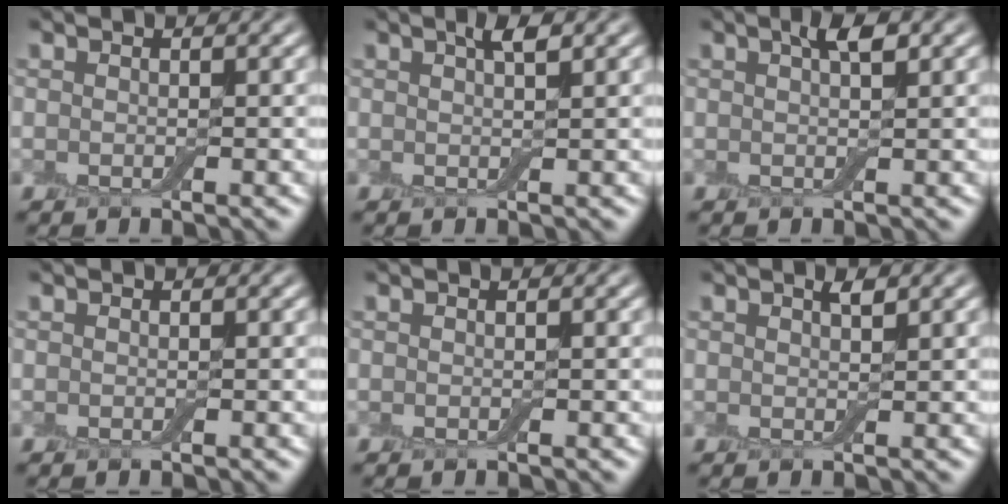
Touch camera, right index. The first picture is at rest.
{"total": 1.7, "force": [1.0, 0.3, 1.3], "torque": [-0.019, 0.003, 0.014]}
{"total": 2.0, "force": [1.0, 0.4, 1.7], "torque": [-0.023, 0.003, 0.015]}
{"total": 0.0}
{"total": 0.0}
{"total": 1.0, "force": [0.7, 0.1, 0.7], "torque": [-0.014, -0.001, 0.011]}